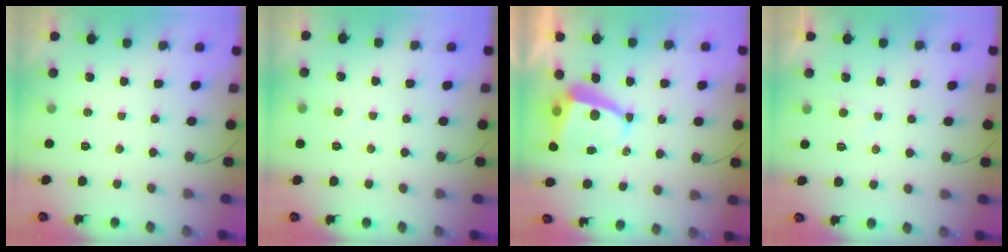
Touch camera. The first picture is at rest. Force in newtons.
{"total": 2.0, "press": 2.0, "slide": 0.2}
{"total": 5.8, "press": 5.7, "slide": 0.6}
{"total": 1.9, "press": 1.9, "slide": 0.3}